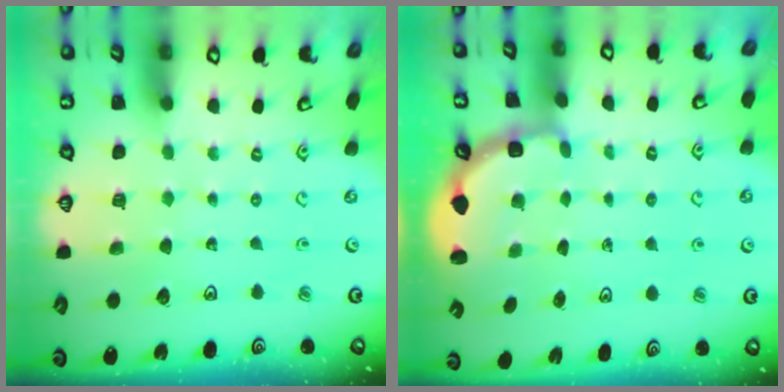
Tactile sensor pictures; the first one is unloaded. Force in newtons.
{"total": 2.8, "press": 2.5, "slide": 1.4}